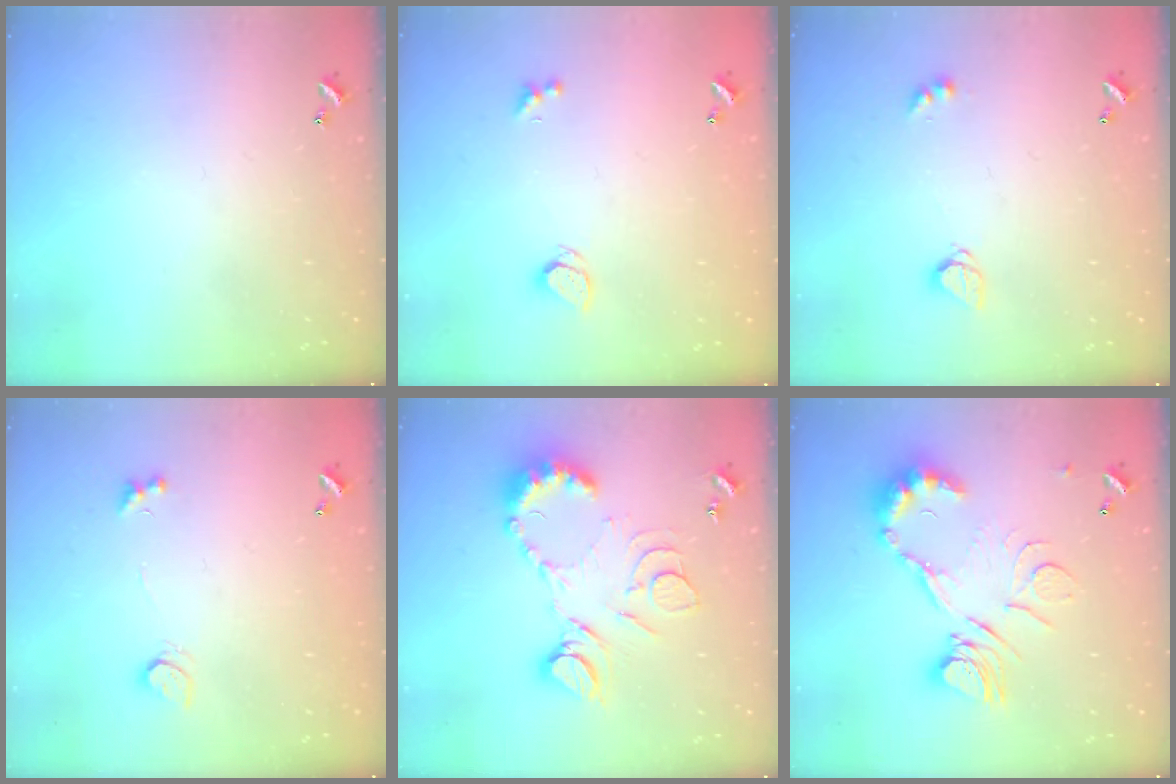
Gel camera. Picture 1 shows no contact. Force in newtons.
{"total": 2.0, "press": 2.0, "slide": 0.5}
{"total": 3.3, "press": 3.3, "slide": 0.2}
{"total": 2.6, "press": 2.4, "slide": 1.2}
{"total": 15.3, "press": 15.2, "slide": 1.4}
{"total": 15.5, "press": 15.4, "slide": 1.8}